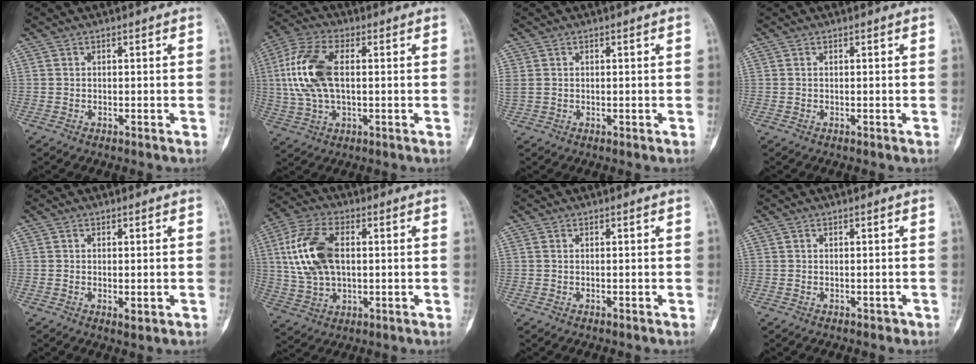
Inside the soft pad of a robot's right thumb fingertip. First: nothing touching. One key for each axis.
{"total": 13.9, "fx": 1.5, "fy": 7.3, "fz": 11.7, "tx": -0.260, "ty": 0.015, "tz": 0.028}
{"total": 2.1, "fx": 0.3, "fy": 1.7, "fz": 1.3, "tx": -0.048, "ty": 0.011, "tz": 0.010}
{"total": 0.0}
{"total": 1.8, "fx": -0.4, "fy": 0.8, "fz": 1.6, "tx": -0.026, "ty": -0.005, "tz": -0.003}
{"total": 14.3, "fx": 2.1, "fy": 8.3, "fz": 11.4, "tx": -0.231, "ty": 0.010, "tz": 0.043}
{"total": 0.0}
{"total": 0.7, "fx": -0.4, "fy": 0.5, "fz": 0.2, "tx": 0.003, "ty": 0.003, "tz": -0.005}